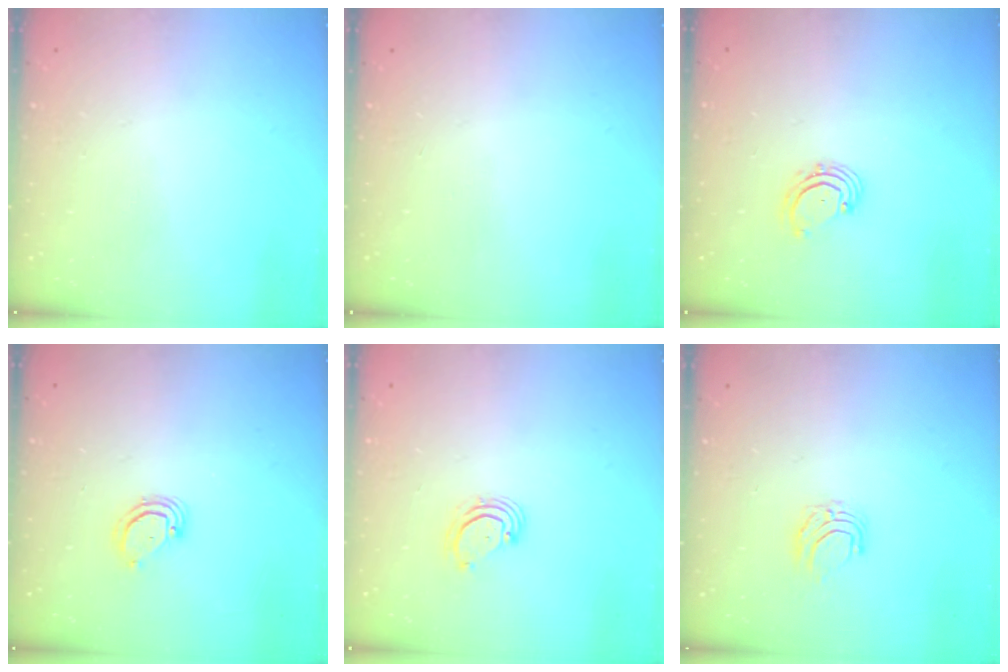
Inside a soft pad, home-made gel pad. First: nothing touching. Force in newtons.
{"total": 0.0}
{"total": 2.0, "press": 1.9, "slide": 0.6}
{"total": 3.6, "press": 3.6, "slide": 0.2}
{"total": 3.0, "press": 3.0, "slide": 0.2}
{"total": 5.2, "press": 5.2, "slide": 0.4}